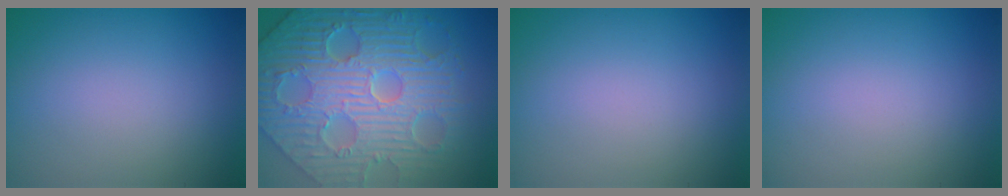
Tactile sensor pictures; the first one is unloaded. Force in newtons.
{"total": 9.6, "press": 7.6, "slide": 5.8}
{"total": 0.0}
{"total": 0.0}